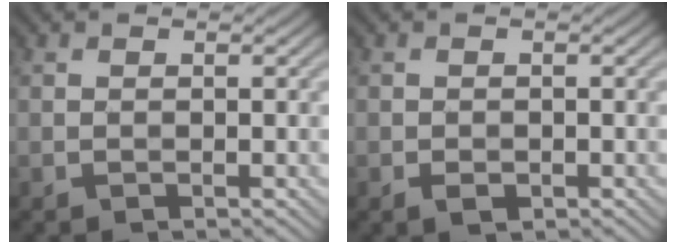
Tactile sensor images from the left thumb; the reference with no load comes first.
{"total": 1.2, "force": [-0.7, 0.8, 0.6], "torque": [-0.011, -0.004, -0.011]}